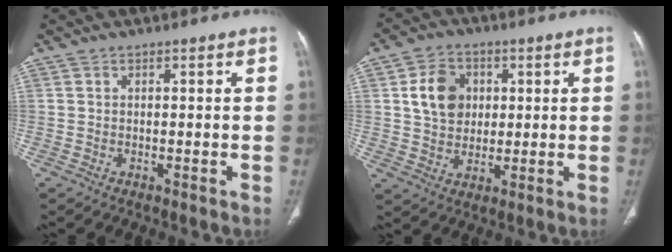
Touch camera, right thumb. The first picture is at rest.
{"total": 9.3, "force": [2.1, 7.4, 5.2], "torque": [-0.061, -0.003, 0.038]}